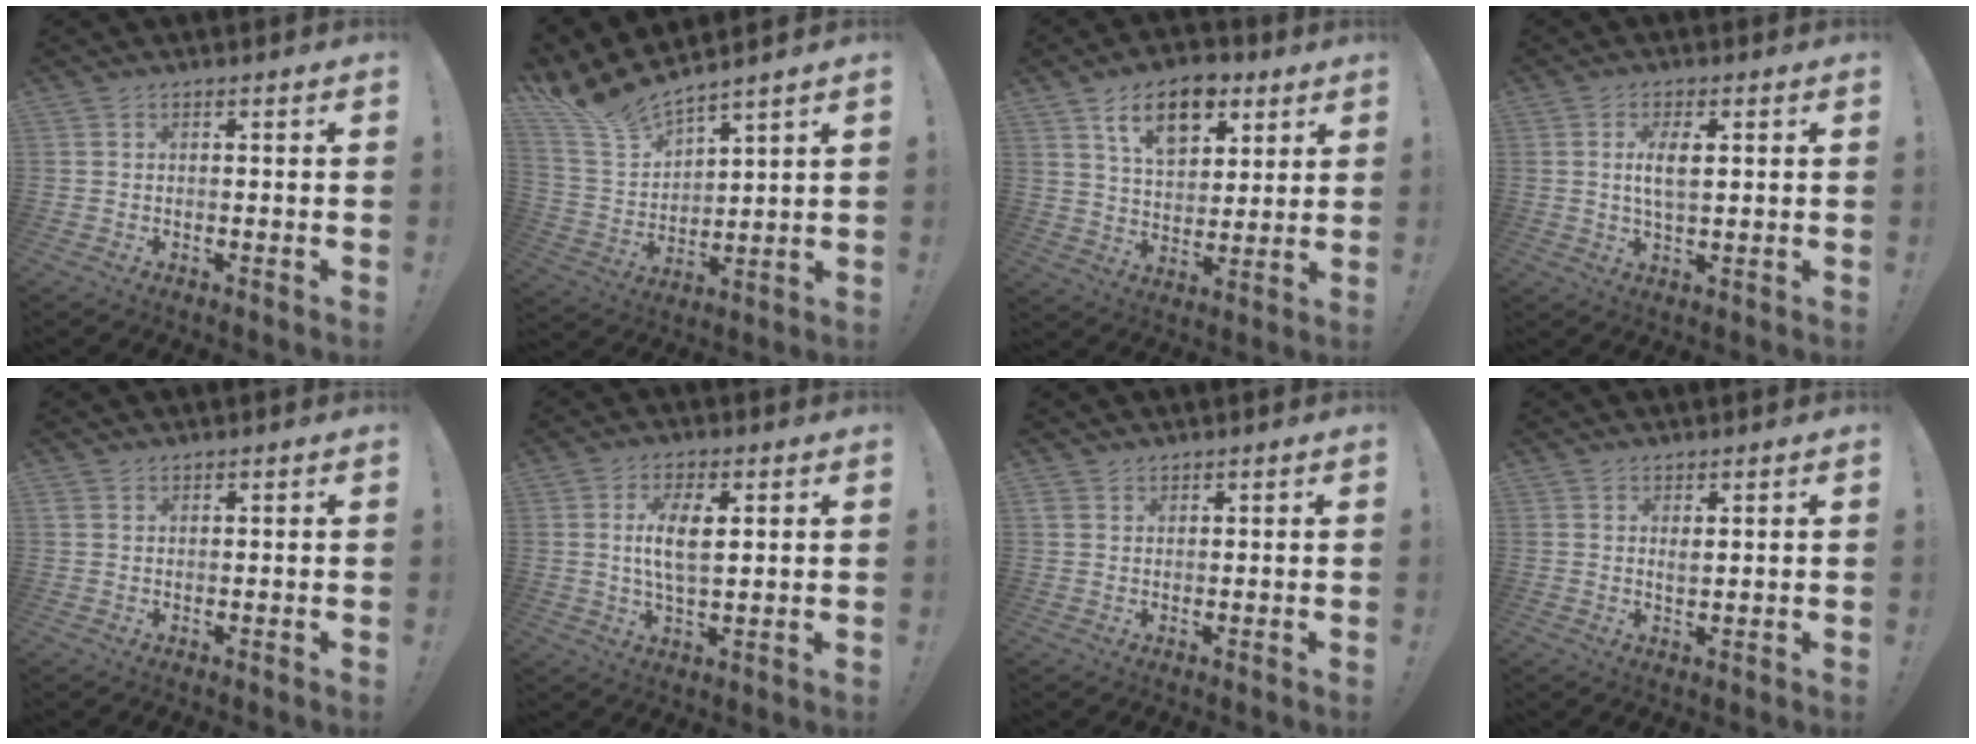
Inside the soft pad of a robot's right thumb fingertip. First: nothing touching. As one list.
[{"total": 10.3, "force": [9.6, 2.2, 3.0], "torque": [-0.093, -0.081, 0.179]}, {"total": 13.9, "force": [7.7, 8.4, 7.9], "torque": [-0.122, -0.028, 0.139]}, {"total": 6.1, "force": [1.1, 2.6, 5.4], "torque": [-0.093, -0.003, 0.012]}, {"total": 1.1, "force": [0.8, 0.7, 0.4], "torque": [-0.007, -0.001, 0.016]}, {"total": 8.9, "force": [1.9, 3.9, 7.8], "torque": [-0.144, -0.003, 0.026]}, {"total": 1.9, "force": [1.4, 1.2, 0.5], "torque": [-0.010, -0.003, 0.027]}, {"total": 1.8, "force": [1.3, 0.9, 0.8], "torque": [-0.003, -0.010, 0.021]}]